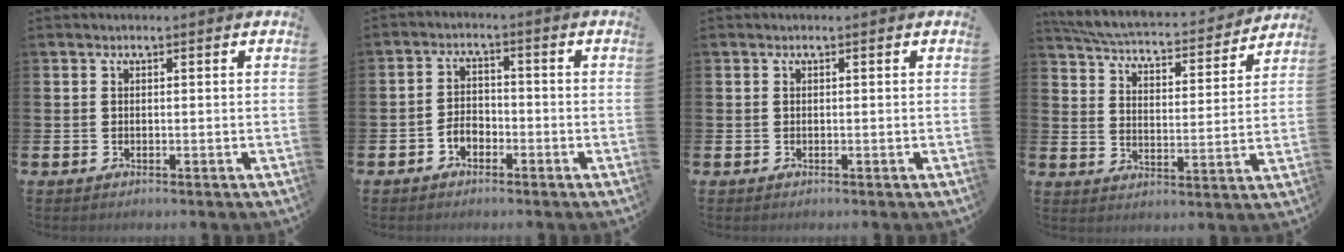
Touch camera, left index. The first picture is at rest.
{"total": 2.6, "force": [-1.8, 1.7, 0.9], "torque": [-0.025, 0.011, -0.038]}
{"total": 0.0}
{"total": 5.2, "force": [5.0, 0.8, 1.2], "torque": [-0.051, -0.042, 0.080]}